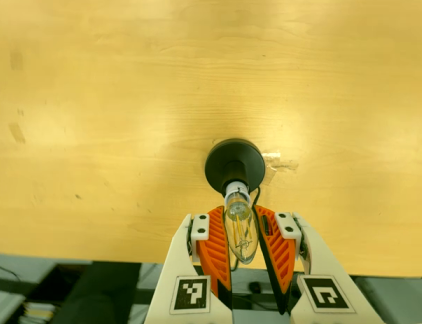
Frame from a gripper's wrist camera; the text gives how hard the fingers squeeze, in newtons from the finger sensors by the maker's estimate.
{"total": 12.2, "left": 11.8, "right": 12.7}